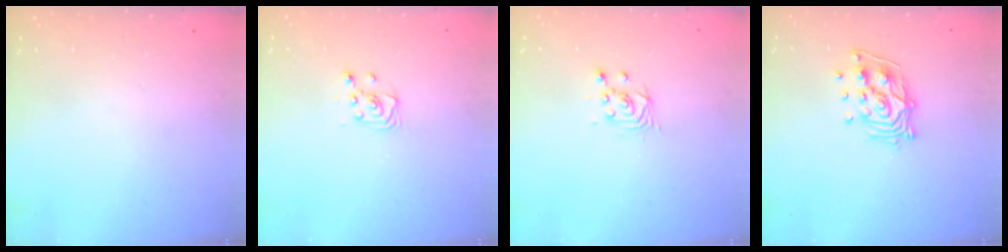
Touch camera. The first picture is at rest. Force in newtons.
{"total": 2.9, "press": 2.9, "slide": 0.4}
{"total": 2.6, "press": 2.6, "slide": 0.1}
{"total": 11.7, "press": 11.6, "slide": 1.3}